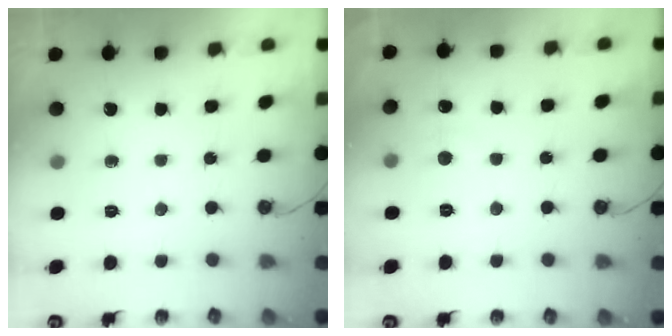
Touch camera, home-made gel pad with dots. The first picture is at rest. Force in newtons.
{"total": 1.6, "press": 1.5, "slide": 0.5}